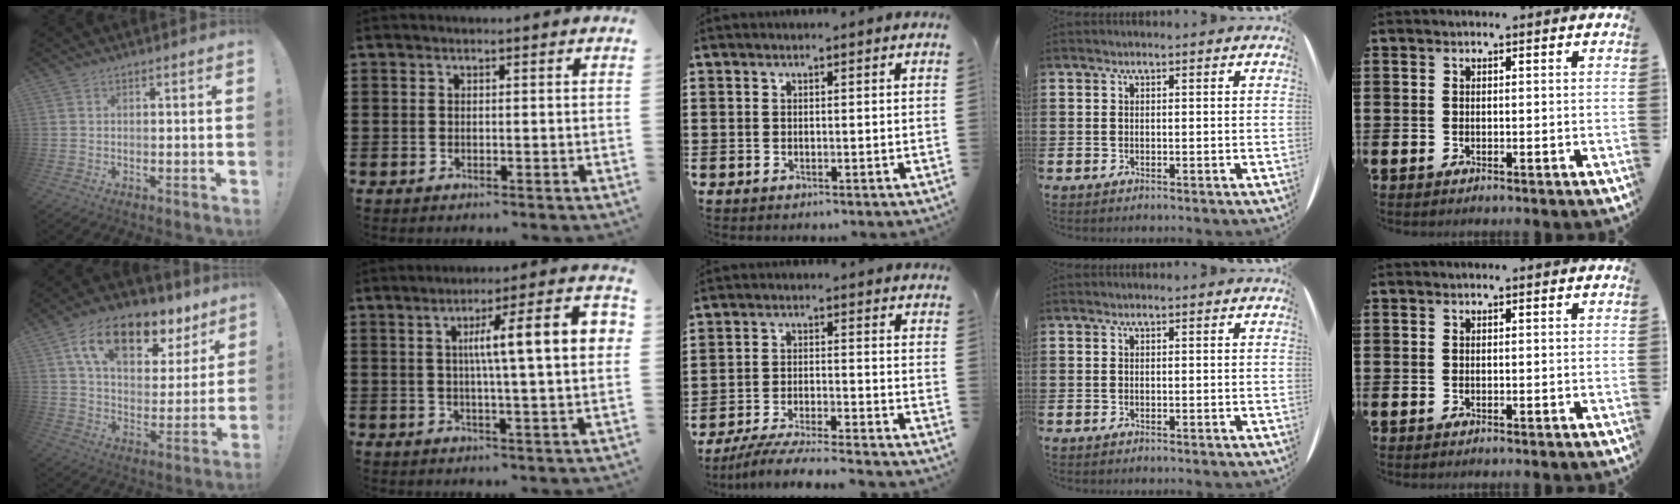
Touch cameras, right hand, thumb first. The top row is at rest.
{"thumb": {"total": 17.8, "force": [10.4, 9.2, 11.1], "torque": [-0.181, -0.048, 0.181]}, "index": {"total": 10.8, "force": [1.8, 1.0, 10.6], "torque": [-0.180, -0.001, 0.020]}, "middle": {"total": 5.9, "force": [-5.6, 0.0, 2.0], "torque": [-0.044, -0.014, -0.109]}}